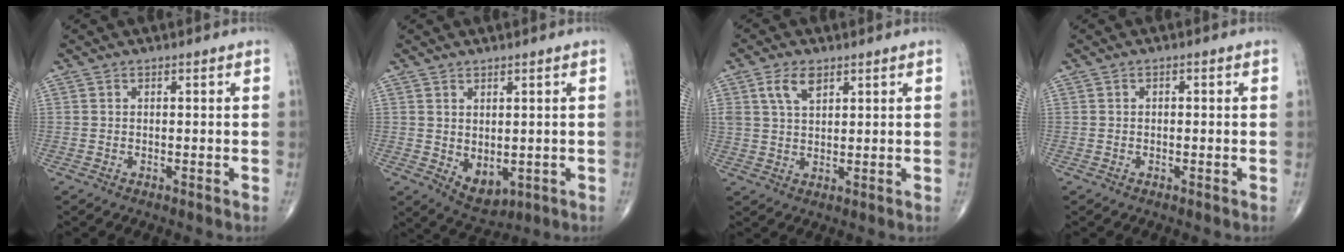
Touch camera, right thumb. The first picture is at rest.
{"total": 5.3, "force": [-0.3, 3.3, 4.1], "torque": [-0.048, -0.007, 0.017]}
{"total": 5.0, "force": [2.6, 2.6, 3.3], "torque": [-0.057, -0.008, 0.052]}
{"total": 0.6, "force": [0.1, 0.4, 0.5], "torque": [-0.005, 0.002, -0.001]}